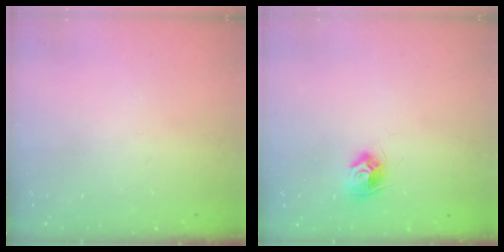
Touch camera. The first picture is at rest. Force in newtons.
{"total": 8.7, "press": 8.6, "slide": 0.4}